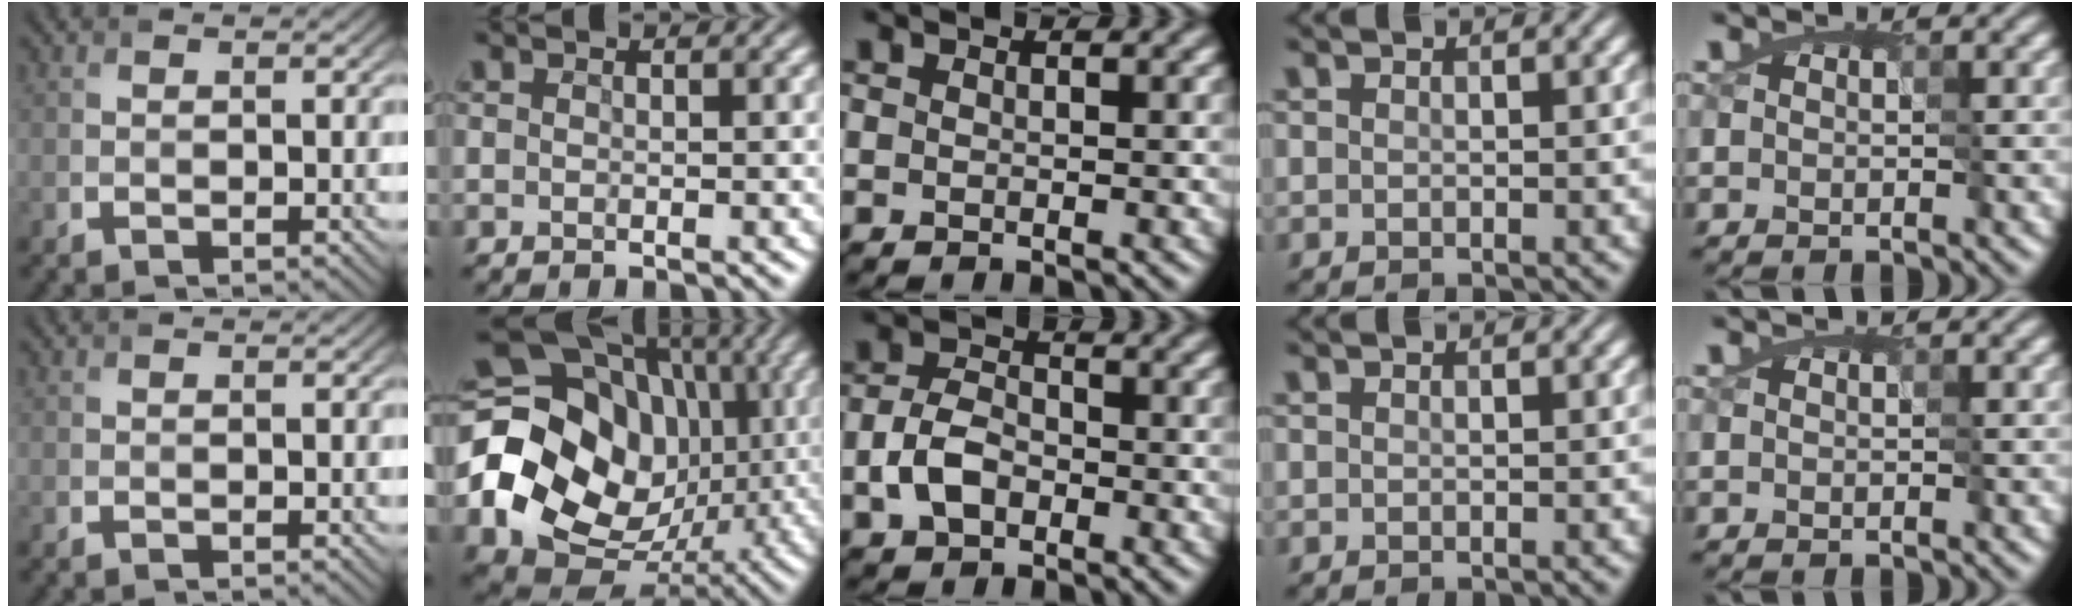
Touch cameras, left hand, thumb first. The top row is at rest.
{"index": {"total": 19.9, "force": [0.5, 16.8, 10.6], "torque": [-0.205, -0.011, 0.010]}, "middle": {"total": 3.7, "force": [-1.1, 2.6, 2.4], "torque": [-0.050, 0.004, -0.028]}}